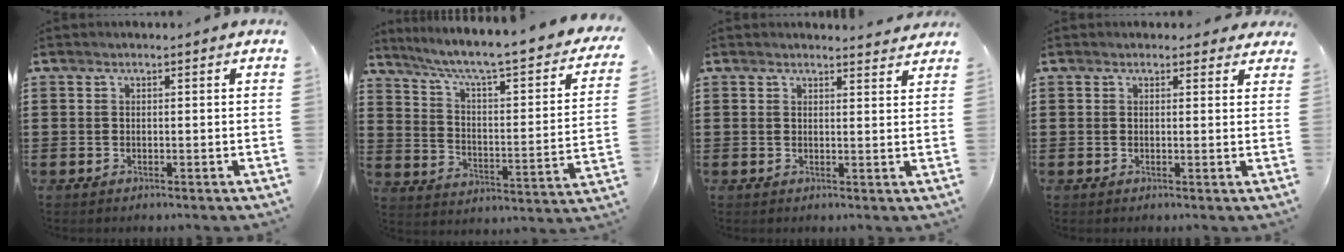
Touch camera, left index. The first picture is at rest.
{"total": 4.9, "force": [4.1, -0.5, 2.6], "torque": [-0.071, -0.045, 0.056]}
{"total": 2.1, "force": [2.1, 0.0, 0.3], "torque": [-0.002, -0.009, 0.038]}
{"total": 1.4, "force": [1.1, 0.8, 0.3], "torque": [-0.002, 0.004, 0.019]}